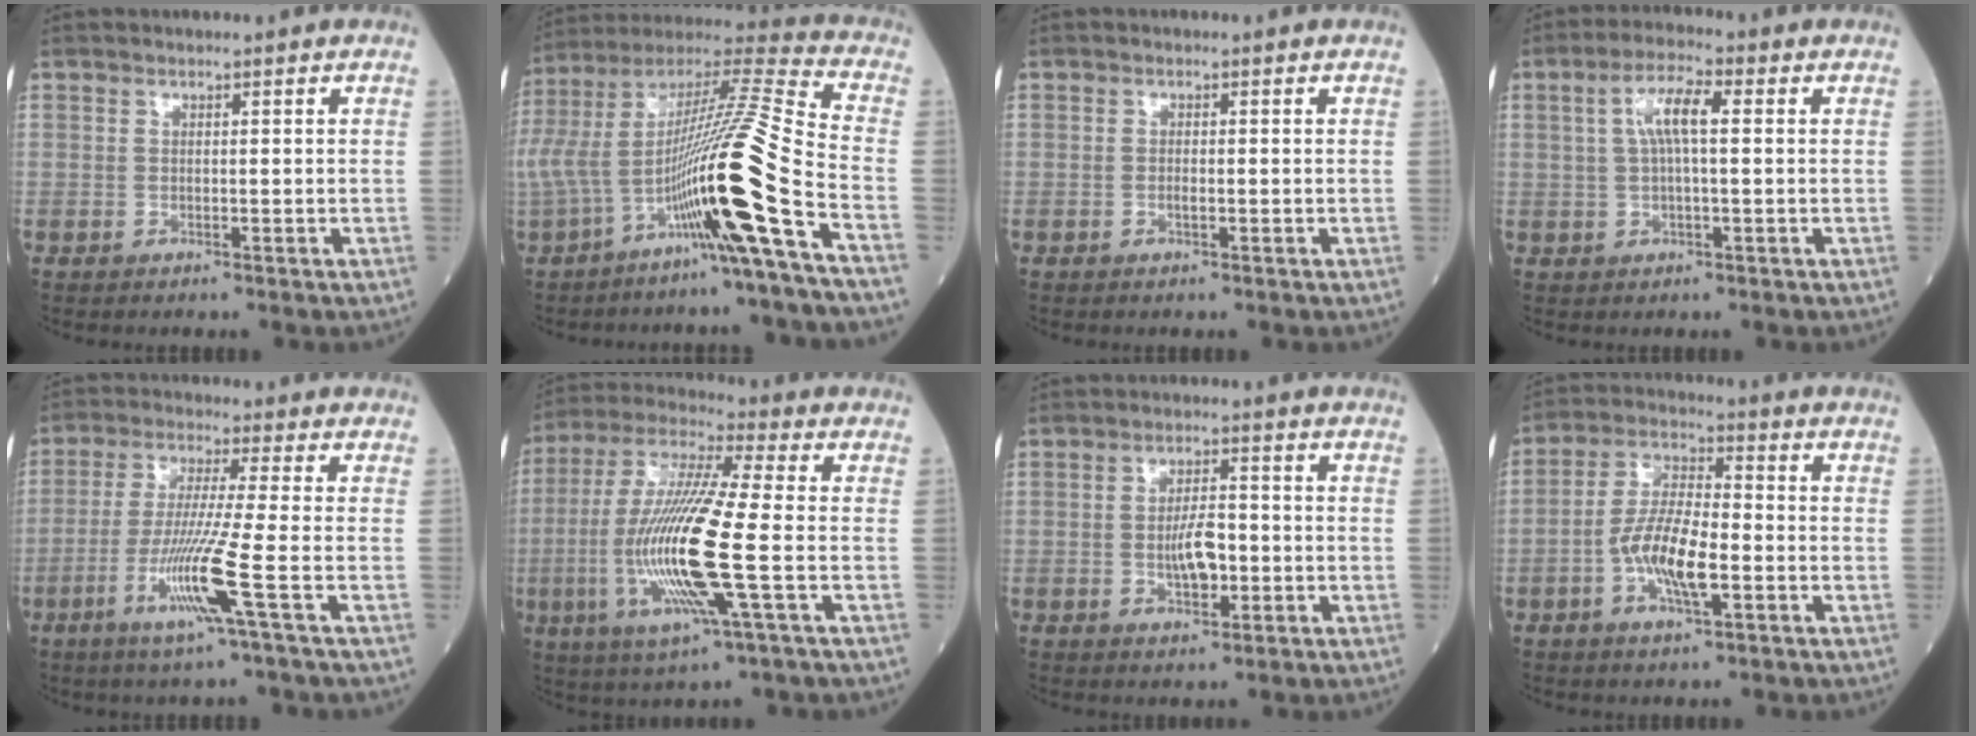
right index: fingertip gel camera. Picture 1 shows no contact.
{"total": 25.1, "force": [-10.0, 0.2, 23.0], "torque": [-0.480, -0.006, -0.187]}
{"total": 0.9, "force": [-0.4, 0.1, 0.8], "torque": [-0.022, -0.001, -0.008]}
{"total": 5.8, "force": [1.1, 1.0, 5.6], "torque": [-0.115, 0.016, 0.020]}
{"total": 10.3, "force": [-3.9, -1.8, 9.3], "torque": [-0.189, -0.025, -0.081]}
{"total": 18.1, "force": [-3.5, 1.0, 17.7], "torque": [-0.379, -0.016, -0.070]}
{"total": 4.9, "force": [-0.8, 2.1, 4.4], "torque": [-0.081, 0.002, -0.011]}
{"total": 9.6, "force": [-2.8, 2.5, 8.8], "torque": [-0.181, 0.004, -0.055]}